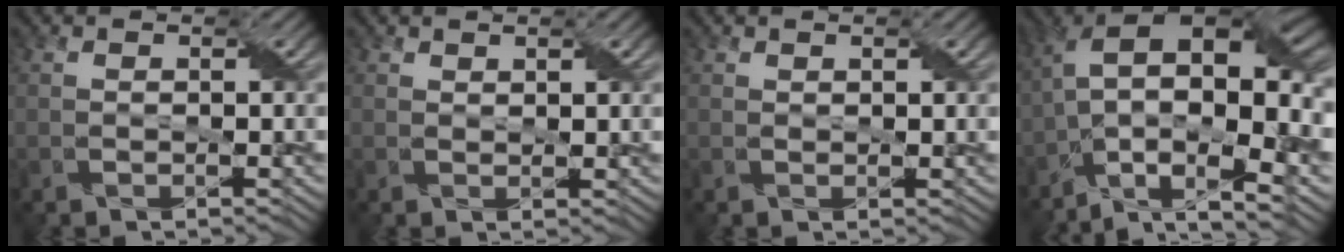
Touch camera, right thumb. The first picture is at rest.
{"total": 1.3, "force": [1.0, 0.5, 0.7], "torque": [-0.015, -0.001, 0.023]}
{"total": 1.0, "force": [0.7, 0.4, 0.6], "torque": [-0.013, 0.000, 0.016]}
{"total": 17.4, "force": [-2.1, 9.1, 14.6], "torque": [-0.261, -0.018, -0.027]}